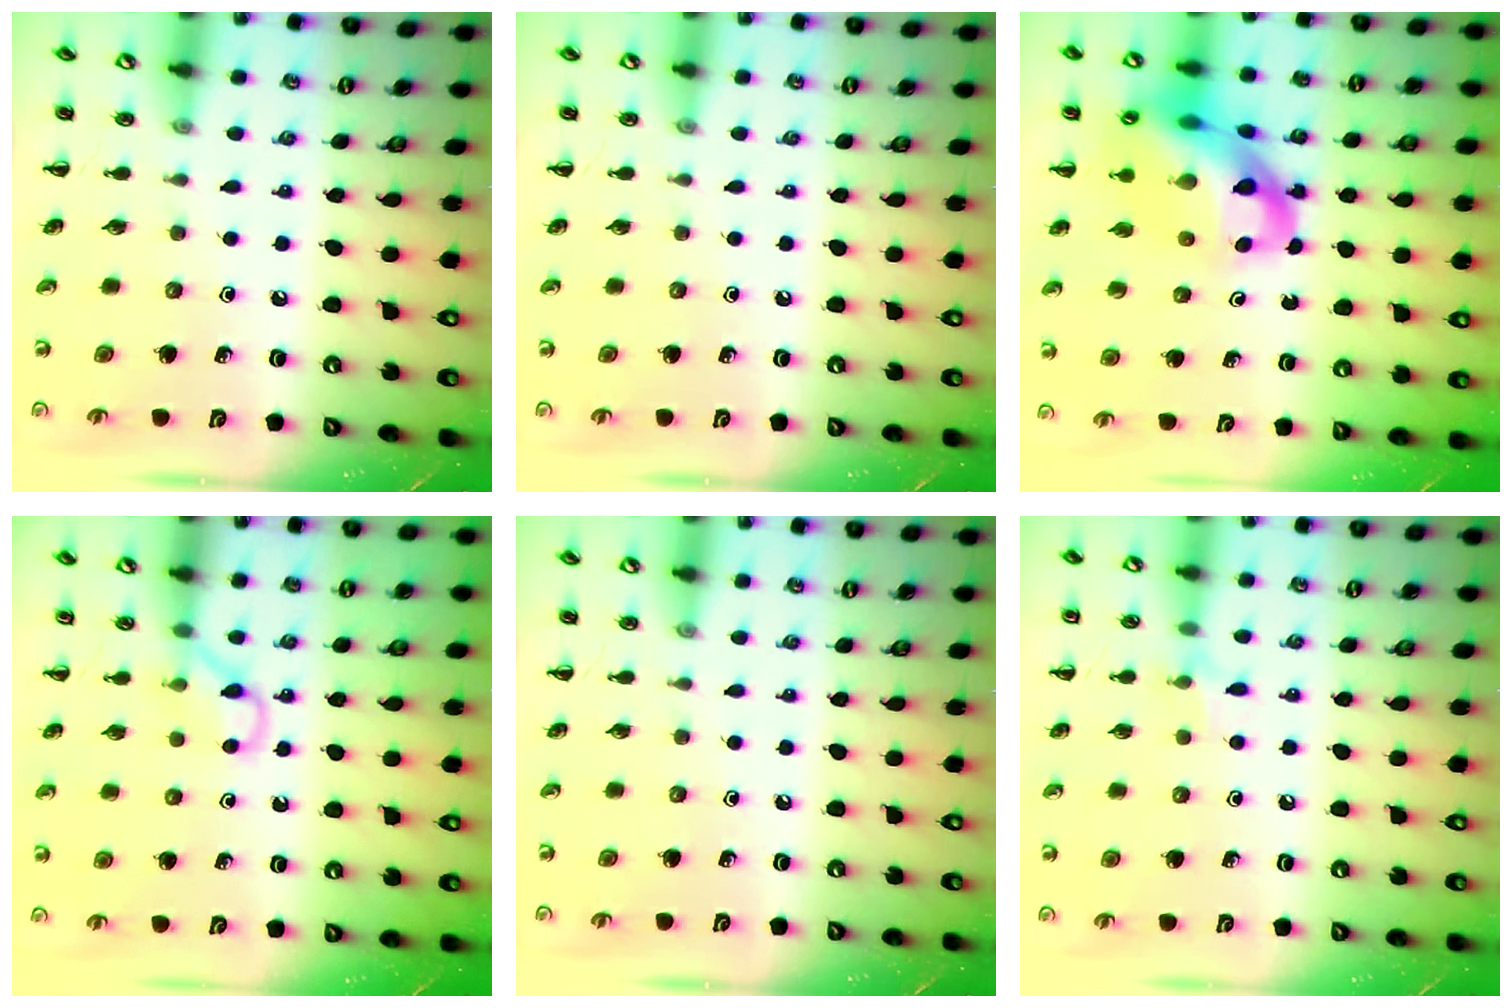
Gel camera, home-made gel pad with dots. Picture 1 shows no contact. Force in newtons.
{"total": 0.0}
{"total": 20.2, "press": 19.7, "slide": 4.4}
{"total": 4.0, "press": 3.8, "slide": 1.1}
{"total": 0.0}
{"total": 6.3, "press": 6.1, "slide": 1.5}